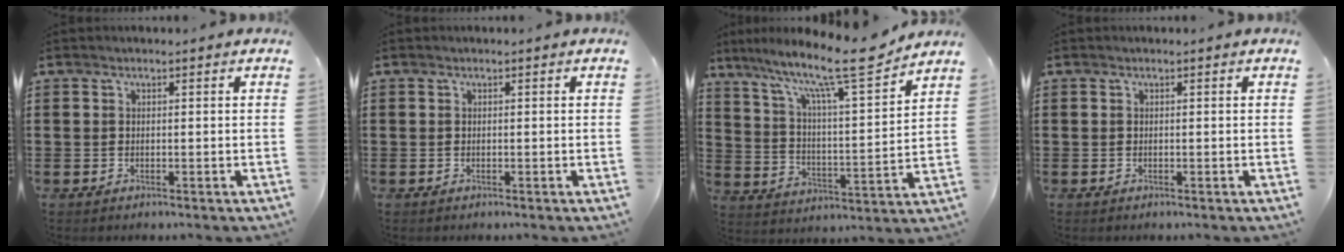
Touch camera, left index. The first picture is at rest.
{"total": 0.0}
{"total": 13.1, "force": [10.5, 1.1, 7.7], "torque": [-0.161, -0.070, 0.169]}
{"total": 0.0}